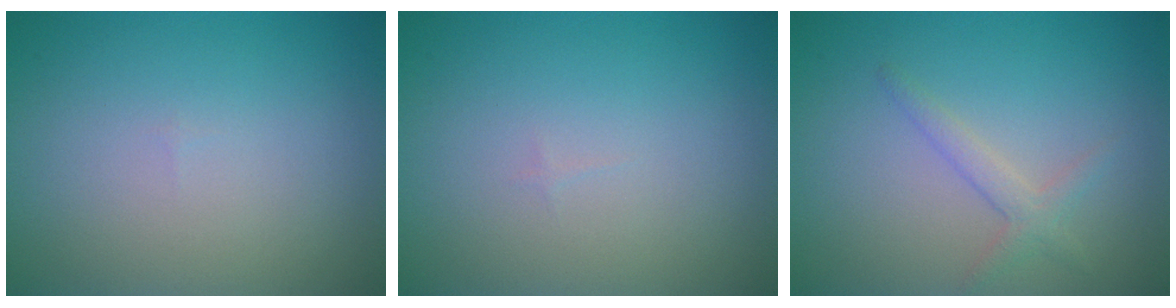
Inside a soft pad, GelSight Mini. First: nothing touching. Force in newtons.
{"total": 0.0}
{"total": 1.8, "press": 1.8, "slide": 0.1}